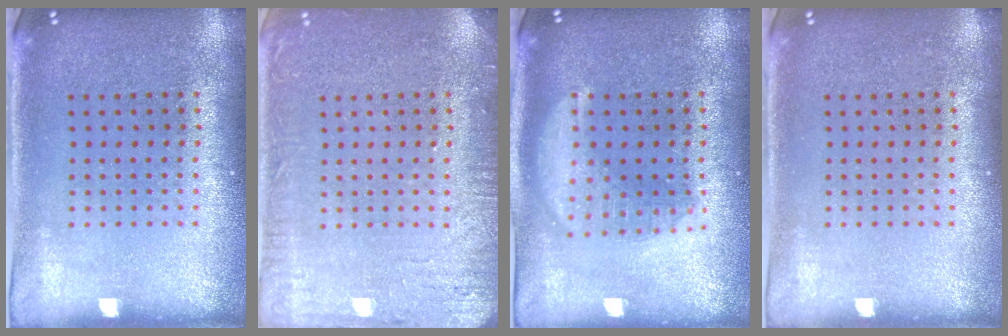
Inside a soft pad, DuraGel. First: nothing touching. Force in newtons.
{"total": 3.2, "press": 3.2, "slide": 0.4}
{"total": 1.9, "press": 1.9, "slide": 0.2}
{"total": 0.0}